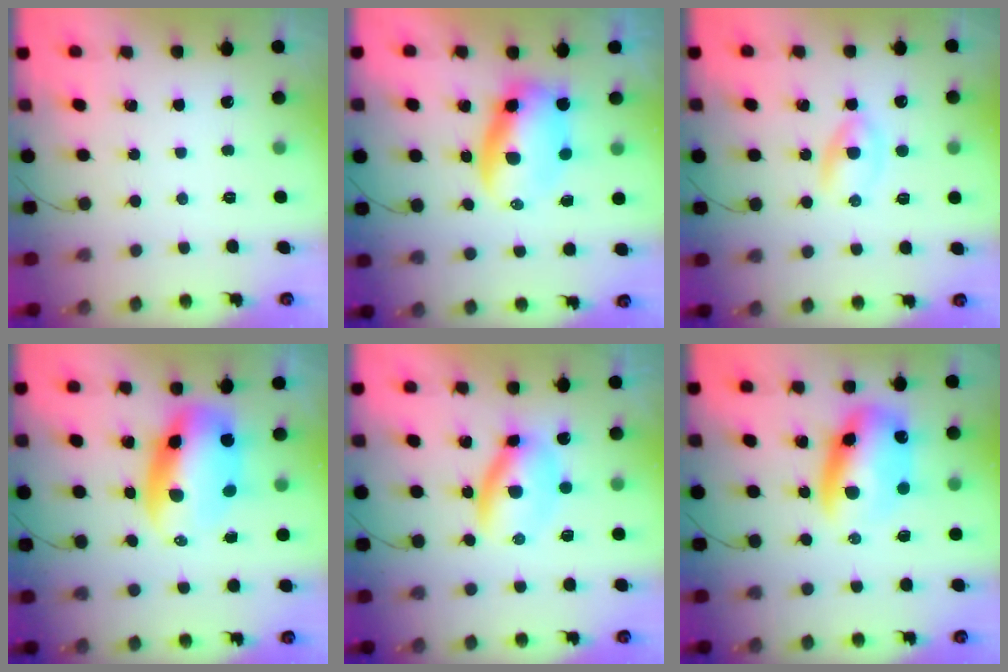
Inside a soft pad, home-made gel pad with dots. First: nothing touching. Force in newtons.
{"total": 8.0, "press": 7.7, "slide": 2.2}
{"total": 2.9, "press": 2.6, "slide": 1.3}
{"total": 10.5, "press": 10.2, "slide": 2.5}
{"total": 6.0, "press": 5.9, "slide": 1.1}
{"total": 11.8, "press": 11.4, "slide": 2.9}